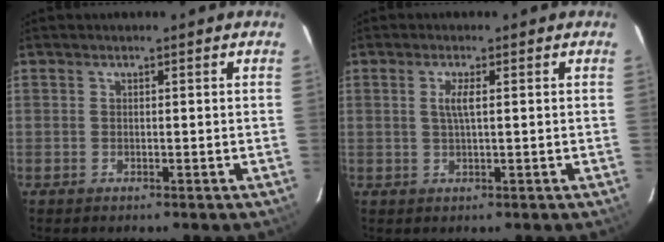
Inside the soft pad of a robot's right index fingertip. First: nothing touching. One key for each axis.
{"total": 2.4, "fx": 0.4, "fy": 0.1, "fz": 2.3, "tx": -0.046, "ty": 0.001, "tz": 0.006}